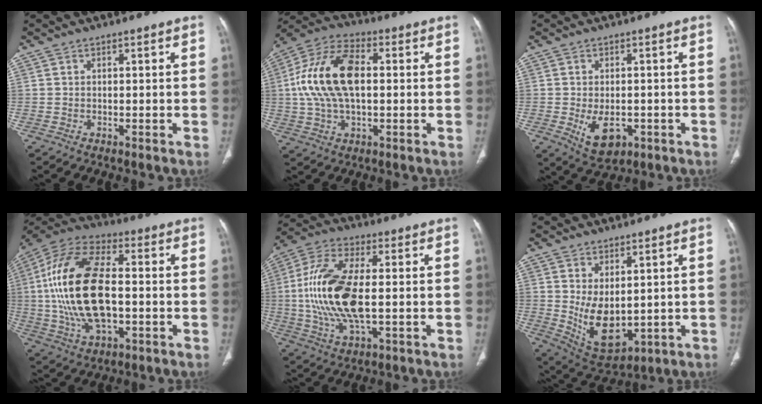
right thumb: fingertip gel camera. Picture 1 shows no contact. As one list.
[{"total": 16.6, "force": [1.5, 9.0, 13.8], "torque": [-0.274, 0.025, 0.023]}, {"total": 6.9, "force": [-1.9, 4.2, 5.2], "torque": [-0.076, -0.003, -0.015]}, {"total": 22.8, "force": [-0.6, 11.6, 19.6], "torque": [-0.403, 0.013, -0.010]}, {"total": 17.8, "force": [-0.4, 7.6, 16.1], "torque": [-0.345, 0.007, -0.007]}, {"total": 10.2, "force": [0.7, 5.7, 8.4], "torque": [-0.129, -0.020, 0.044]}]